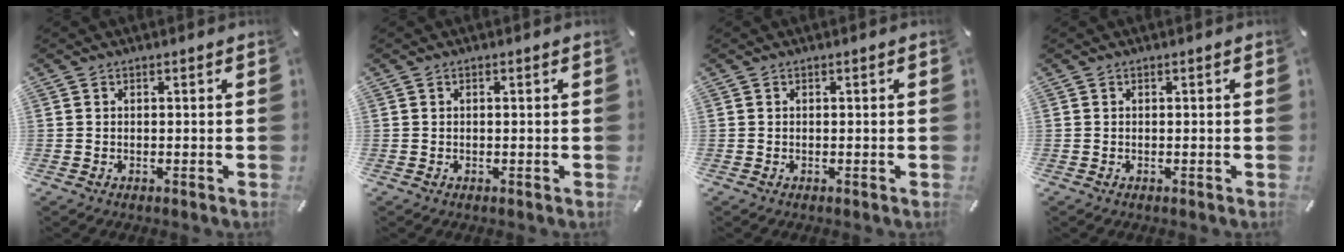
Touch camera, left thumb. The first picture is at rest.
{"total": 0.0}
{"total": 0.0}
{"total": 0.0}